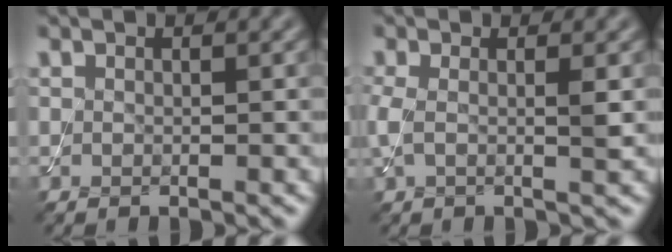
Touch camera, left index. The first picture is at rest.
{"total": 2.5, "force": [0.2, 0.8, 2.4], "torque": [-0.055, 0.000, -0.001]}